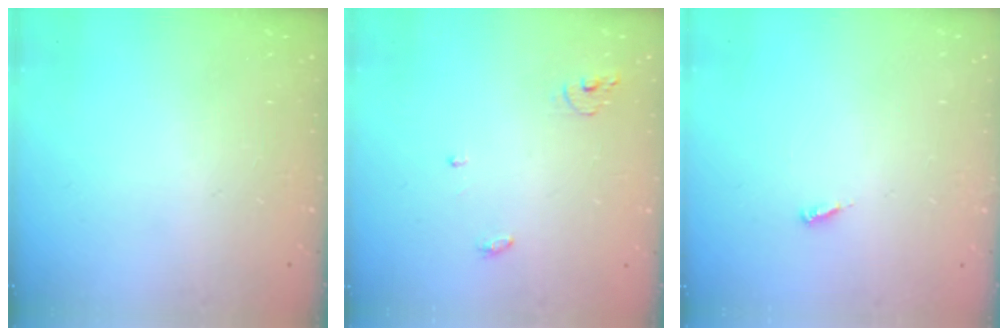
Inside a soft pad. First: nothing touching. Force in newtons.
{"total": 4.0, "press": 4.0, "slide": 0.4}
{"total": 2.1, "press": 2.1, "slide": 0.1}